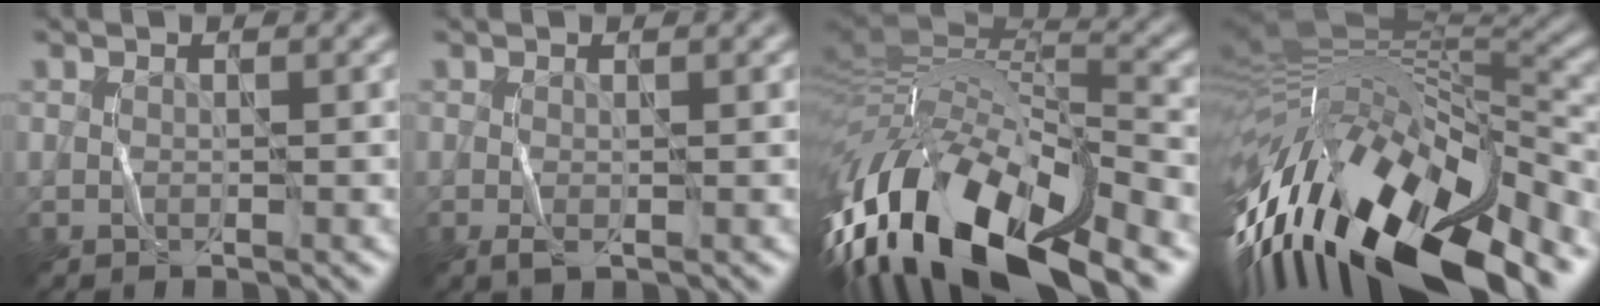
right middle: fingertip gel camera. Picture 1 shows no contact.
{"total": 0.7, "force": [-0.4, 0.1, 0.5], "torque": [-0.013, -0.001, -0.001]}
{"total": 16.2, "force": [-7.5, 6.5, 12.9], "torque": [-0.268, 0.011, -0.127]}
{"total": 16.6, "force": [-6.6, 6.1, 14.0], "torque": [-0.272, 0.000, -0.104]}